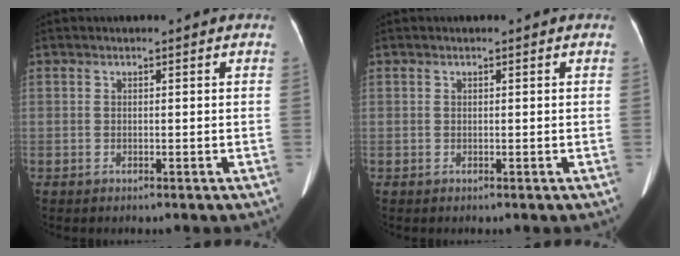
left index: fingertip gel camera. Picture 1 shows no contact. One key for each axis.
{"total": 0.0}